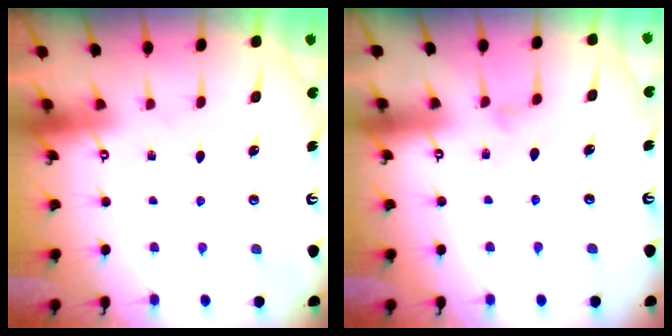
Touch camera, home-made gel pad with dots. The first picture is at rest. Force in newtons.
{"total": 2.4, "press": 2.3, "slide": 0.5}